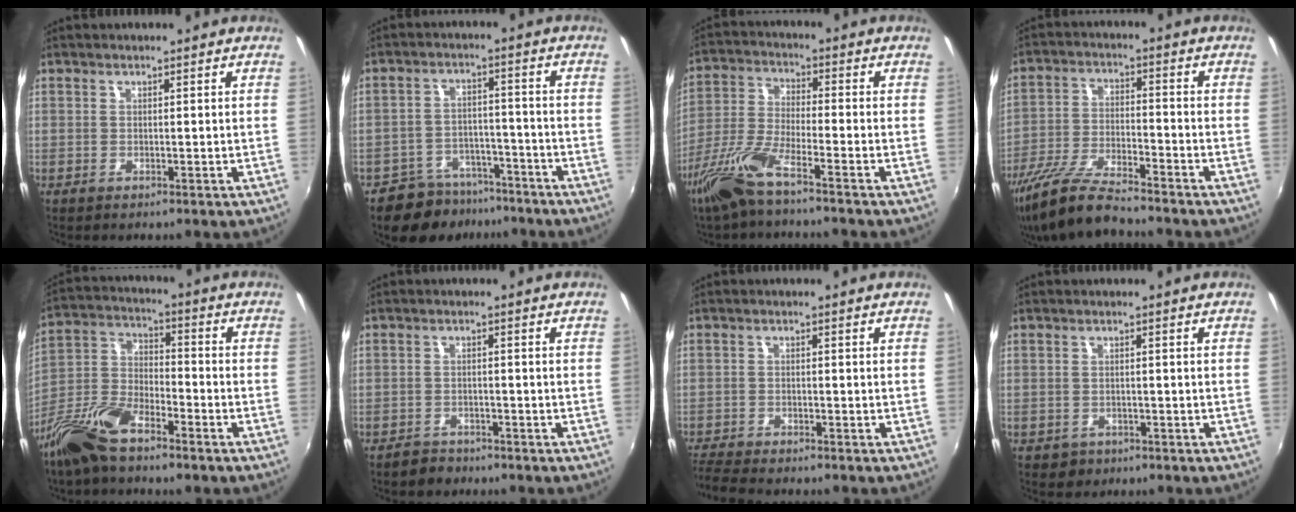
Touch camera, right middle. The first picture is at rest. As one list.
[{"total": 9.5, "force": [-7.6, 5.4, 2.0], "torque": [-0.049, 0.015, -0.105]}, {"total": 9.5, "force": [-6.7, 1.2, 6.7], "torque": [-0.149, -0.011, -0.134]}, {"total": 12.5, "force": [-10.8, 1.5, 6.1], "torque": [-0.129, -0.018, -0.206]}, {"total": 14.5, "force": [-9.7, 5.8, 9.1], "torque": [-0.205, -0.009, -0.195]}, {"total": 3.0, "force": [-2.5, 1.8, 0.1], "torque": [-0.011, 0.004, -0.041]}, {"total": 6.1, "force": [-5.8, 0.6, 2.0], "torque": [-0.062, -0.029, -0.107]}, {"total": 2.9, "force": [-1.4, 2.4, 0.7], "torque": [-0.022, -0.003, -0.017]}]